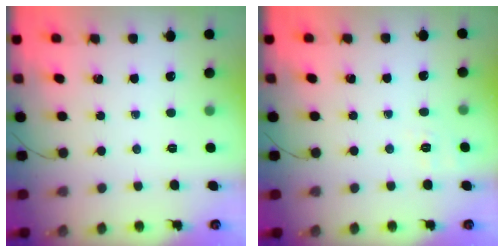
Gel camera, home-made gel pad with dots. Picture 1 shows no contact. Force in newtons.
{"total": 1.9, "press": 0.6, "slide": 1.8}